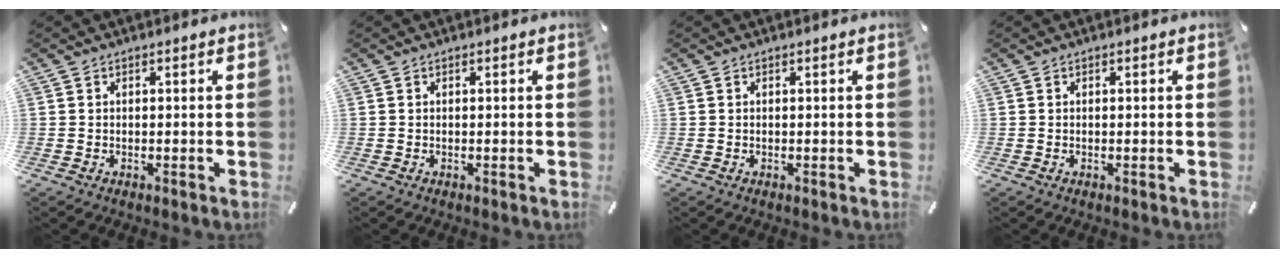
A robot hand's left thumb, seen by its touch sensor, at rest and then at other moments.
{"total": 0.0}
{"total": 0.0}
{"total": 0.0}